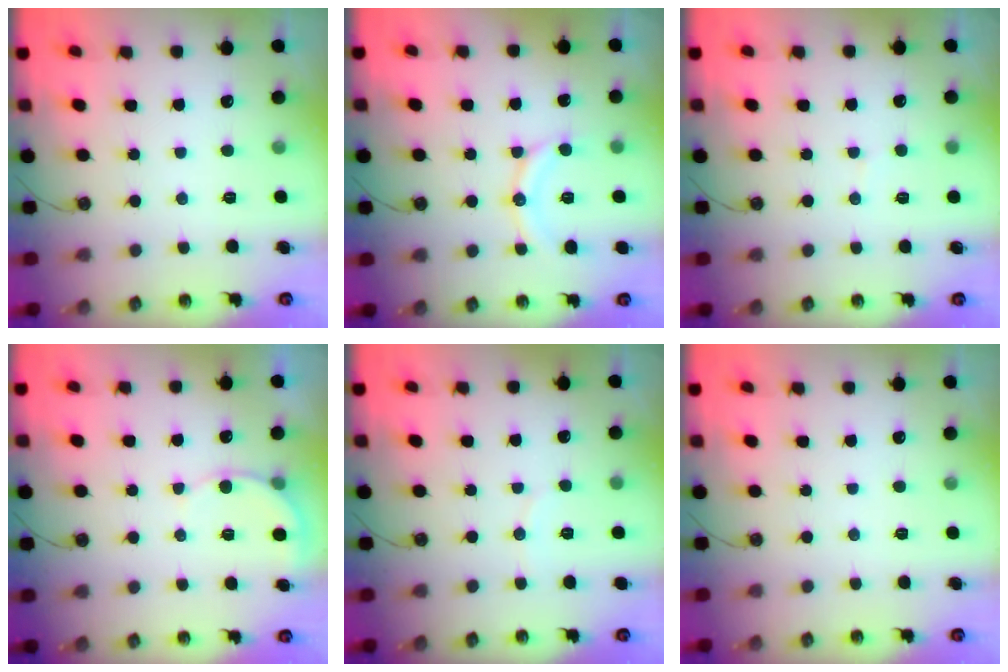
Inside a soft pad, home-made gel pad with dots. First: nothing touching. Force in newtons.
{"total": 10.2, "press": 10.2, "slide": 0.4}
{"total": 3.3, "press": 3.3, "slide": 0.3}
{"total": 5.9, "press": 5.9, "slide": 0.3}
{"total": 2.5, "press": 2.5, "slide": 0.3}
{"total": 0.0}